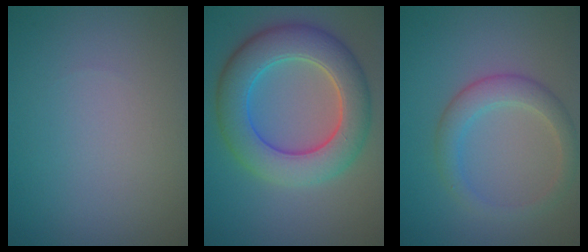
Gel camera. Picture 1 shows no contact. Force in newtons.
{"total": 8.3, "press": 8.2, "slide": 0.6}
{"total": 3.0, "press": 3.0, "slide": 0.1}